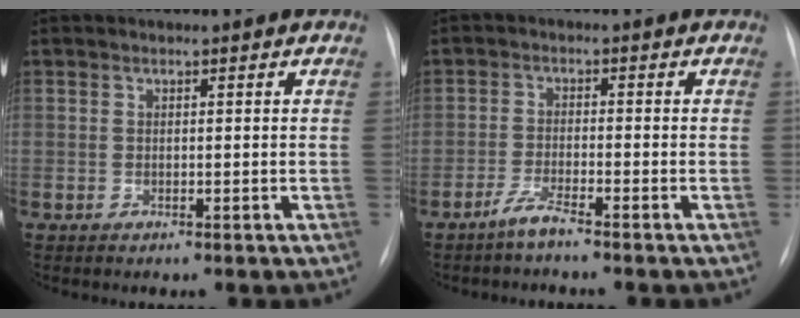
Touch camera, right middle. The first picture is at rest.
{"total": 3.0, "force": [-2.5, -0.3, 1.6], "torque": [-0.042, -0.006, -0.054]}